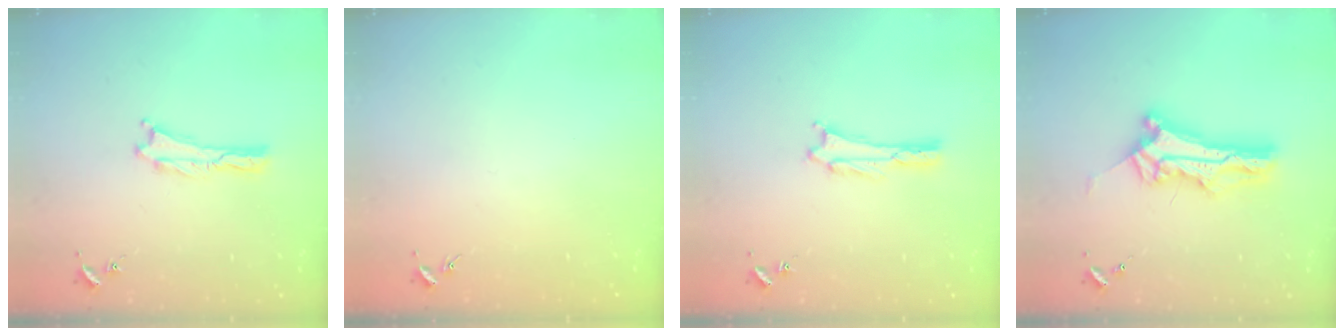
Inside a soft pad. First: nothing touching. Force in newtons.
{"total": 0.0}
{"total": 1.8, "press": 1.8, "slide": 0.2}
{"total": 10.1, "press": 10.0, "slide": 0.7}